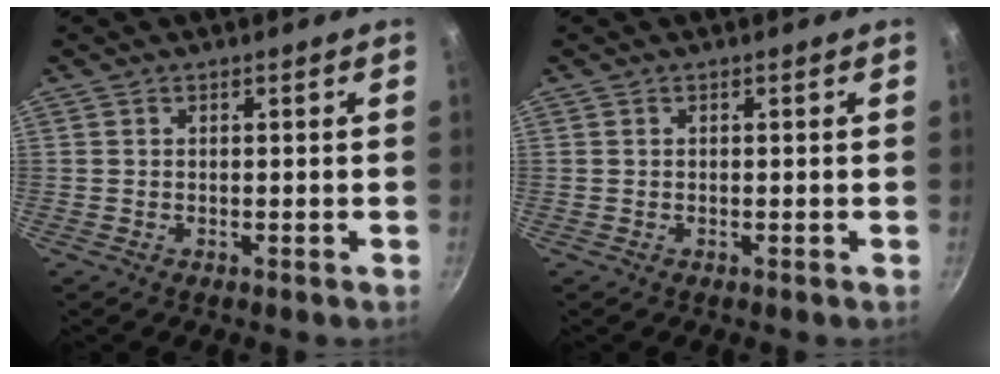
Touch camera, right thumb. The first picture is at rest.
{"total": 0.0}